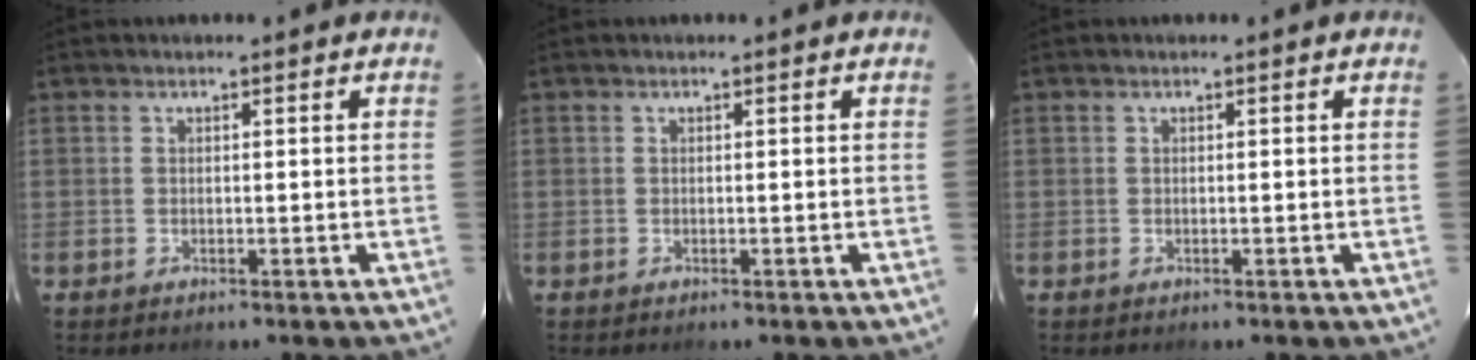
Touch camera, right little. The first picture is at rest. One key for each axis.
{"total": 0.0}
{"total": 0.0}